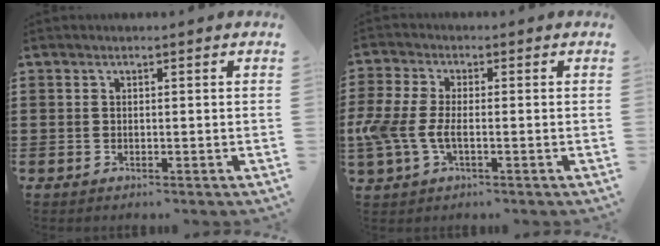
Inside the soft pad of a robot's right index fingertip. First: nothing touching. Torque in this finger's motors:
{"motor_torque": [1.45, -0.47, 0.32, 0.21]}